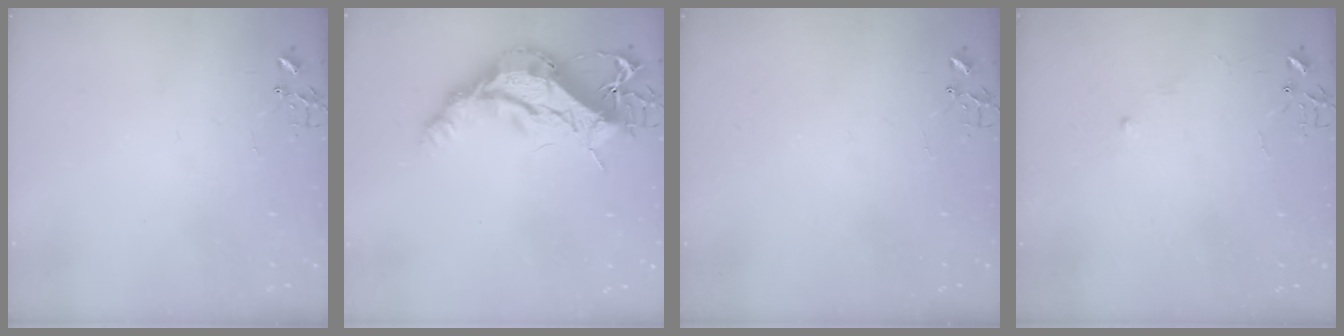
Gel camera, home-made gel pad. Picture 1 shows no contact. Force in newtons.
{"total": 20.3, "press": 20.2, "slide": 2.1}
{"total": 0.0}
{"total": 4.4, "press": 4.4, "slide": 0.6}